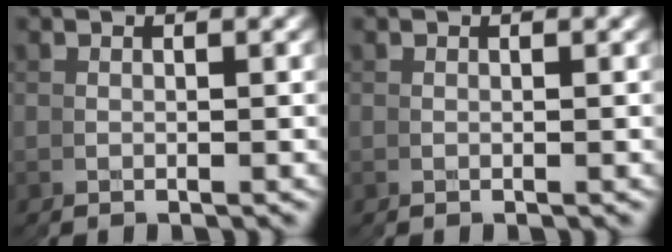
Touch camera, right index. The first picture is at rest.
{"total": 0.0}